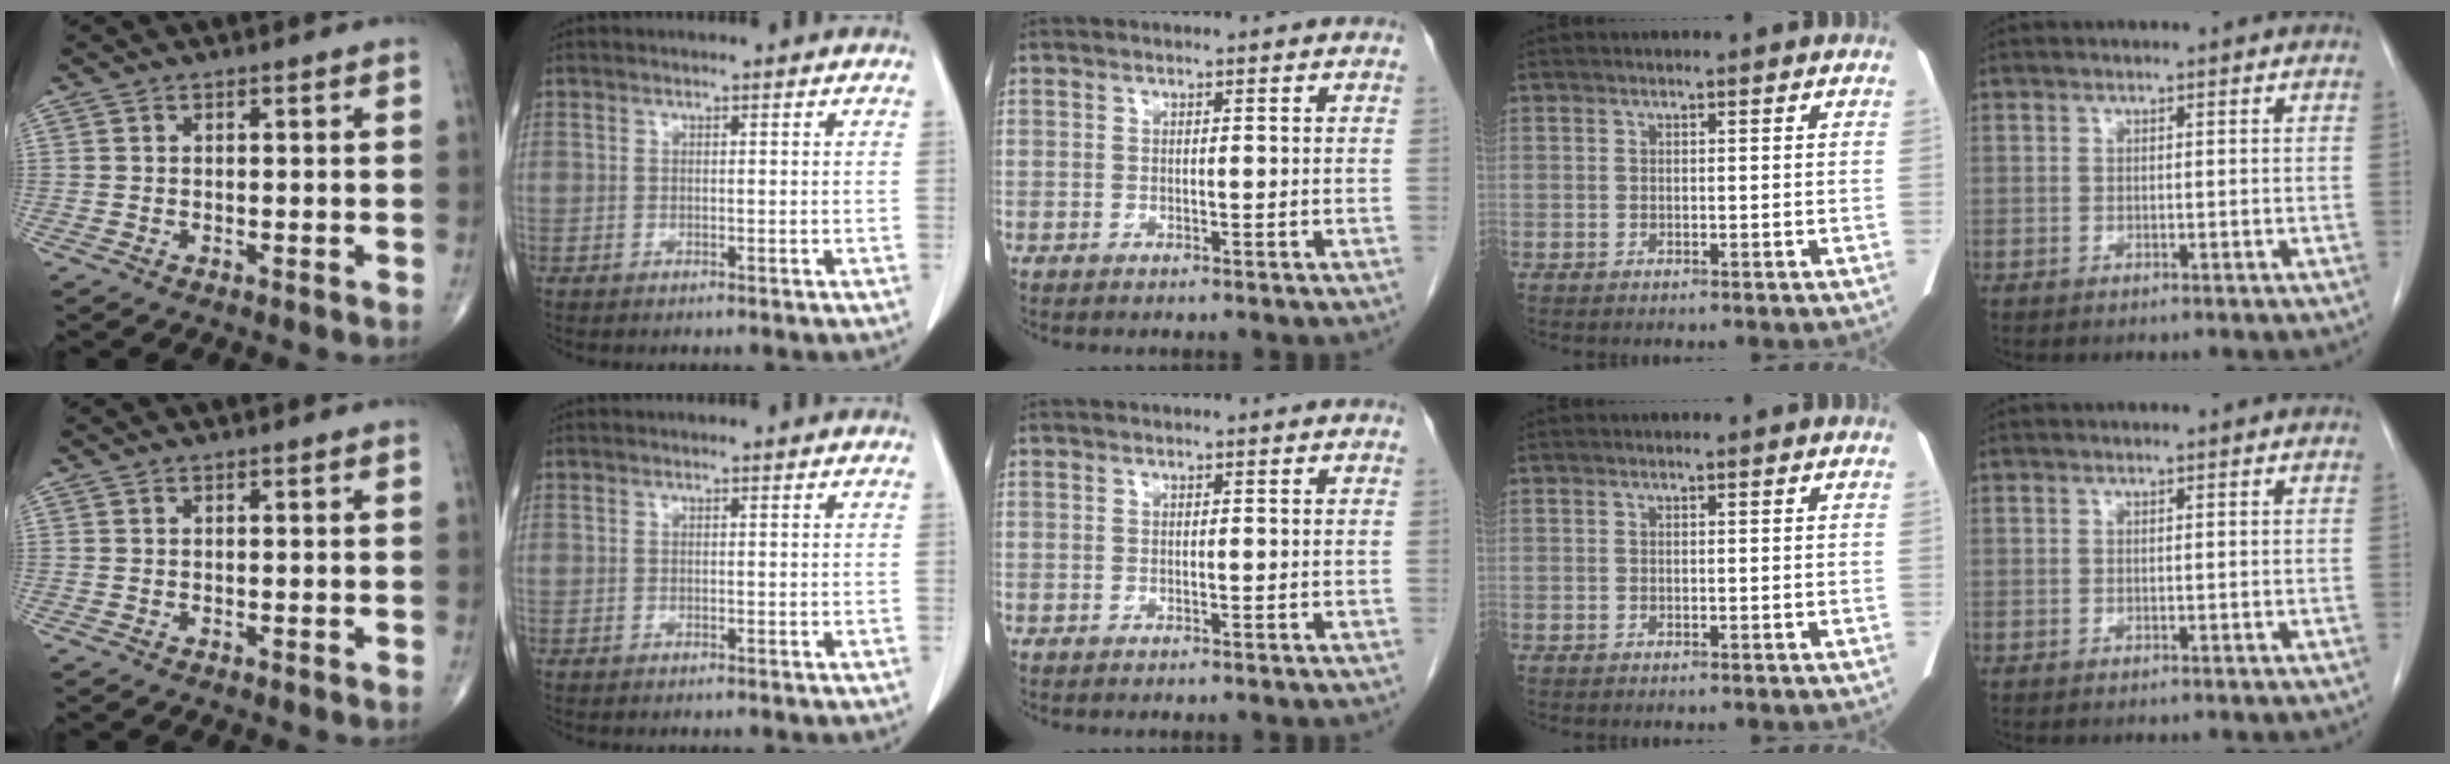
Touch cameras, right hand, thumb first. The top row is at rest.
{}